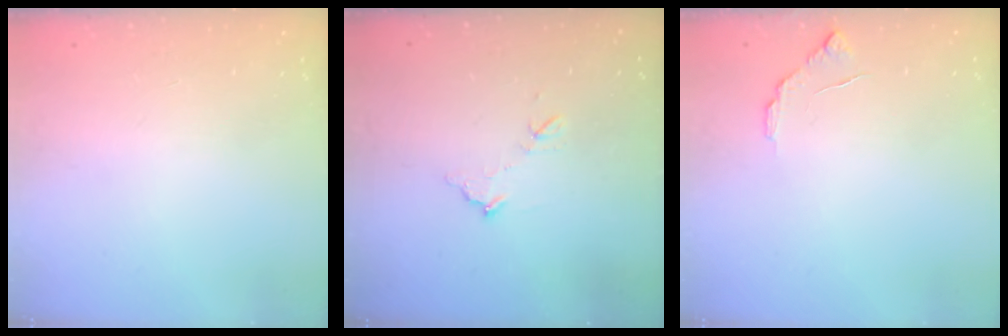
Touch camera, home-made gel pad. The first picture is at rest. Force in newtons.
{"total": 7.0, "press": 7.0, "slide": 0.3}
{"total": 6.3, "press": 6.2, "slide": 0.6}